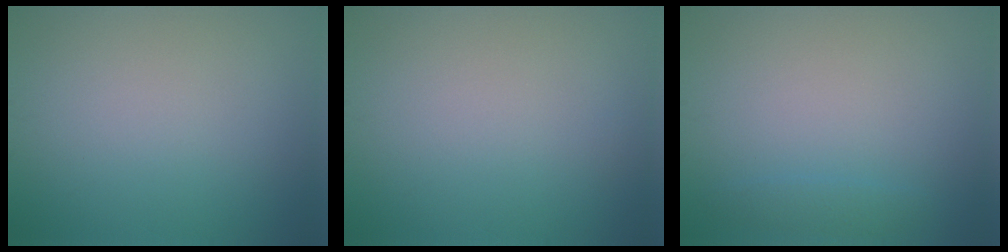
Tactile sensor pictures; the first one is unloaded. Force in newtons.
{"total": 0.0}
{"total": 1.0, "press": 1.0, "slide": 0.1}